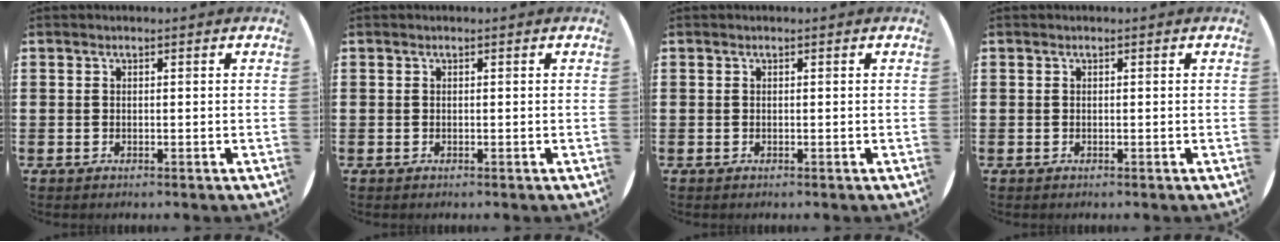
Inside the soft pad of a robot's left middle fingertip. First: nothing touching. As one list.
[{"total": 0.0}, {"total": 0.0}, {"total": 0.0}]